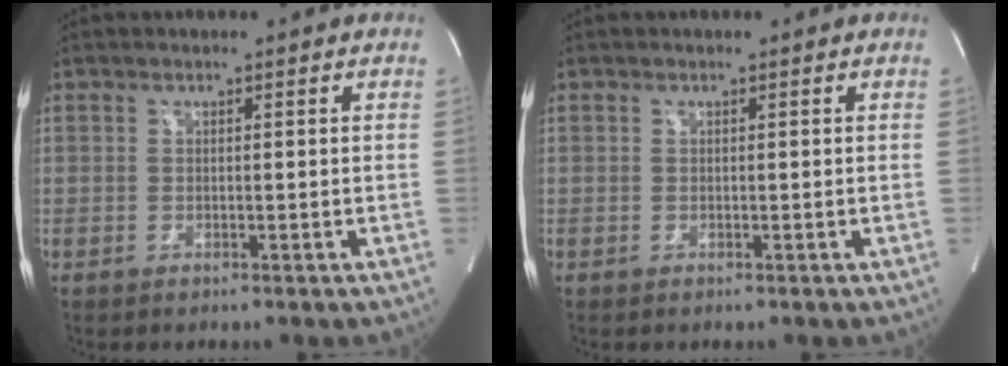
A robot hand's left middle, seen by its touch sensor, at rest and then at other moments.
{"total": 0.0}